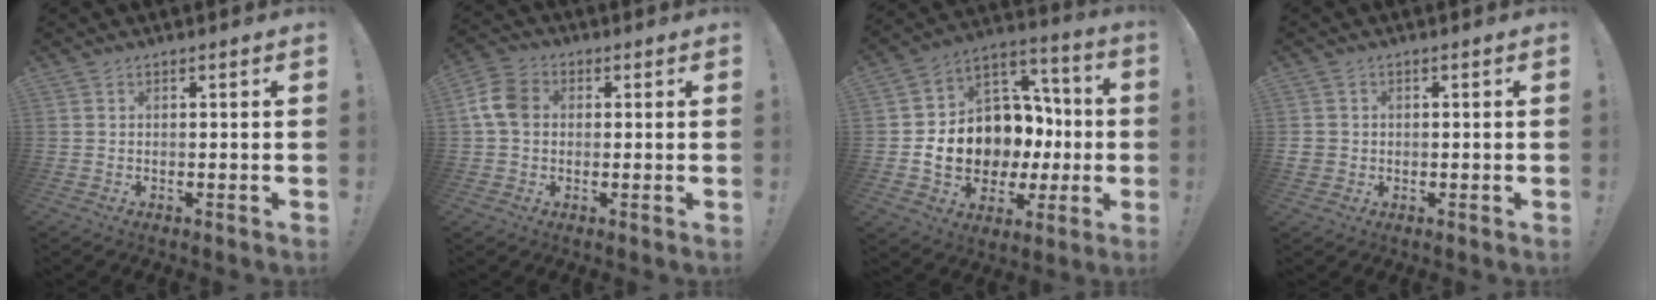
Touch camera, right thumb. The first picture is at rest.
{"total": 9.0, "force": [0.9, 6.8, 5.8], "torque": [-0.114, 0.014, 0.021]}
{"total": 14.4, "force": [-2.2, 12.1, 7.6], "torque": [-0.102, 0.005, -0.012]}
{"total": 2.8, "force": [0.4, 2.7, 0.8], "torque": [-0.009, 0.001, 0.010]}